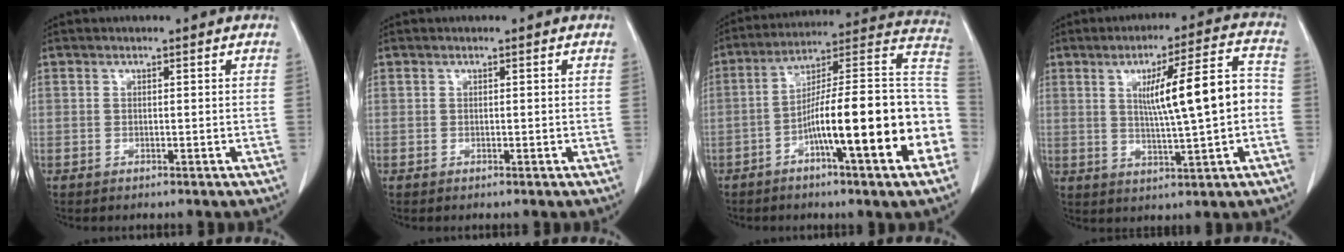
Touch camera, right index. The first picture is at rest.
{"total": 0.0}
{"total": 22.0, "force": [-6.4, 2.1, 21.0], "torque": [-0.229, 0.026, -0.098]}
{"total": 12.1, "force": [0.6, 1.1, 12.0], "torque": [-0.182, 0.021, 0.013]}